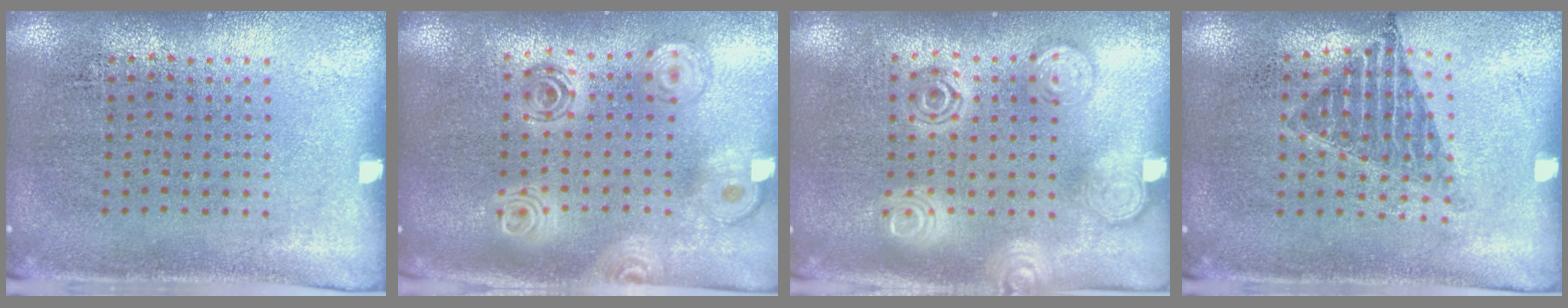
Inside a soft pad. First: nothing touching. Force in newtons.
{"total": 2.2, "press": 1.8, "slide": 1.3}
{"total": 1.8, "press": 1.8, "slide": 0.2}
{"total": 0.9, "press": 0.8, "slide": 0.4}